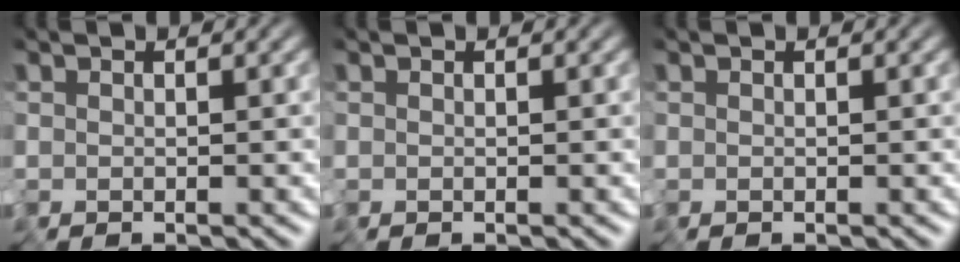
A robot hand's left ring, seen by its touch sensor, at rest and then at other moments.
{"total": 0.0}
{"total": 0.0}